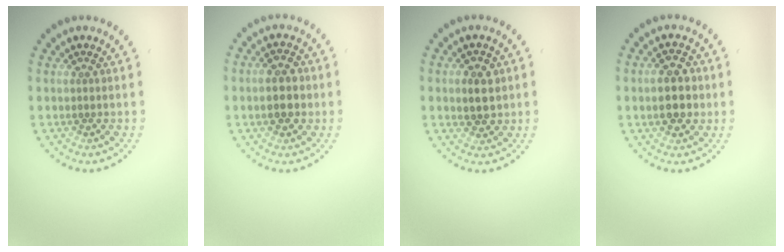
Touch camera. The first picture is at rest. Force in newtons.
{"total": 3.2, "press": 3.2, "slide": 0.3}
{"total": 2.7, "press": 2.6, "slide": 0.6}
{"total": 3.7, "press": 3.7, "slide": 0.4}